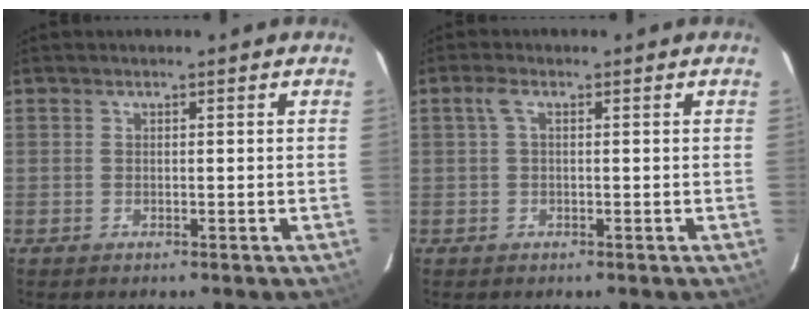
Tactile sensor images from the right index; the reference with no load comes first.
{"total": 1.9, "force": [0.4, 0.6, 1.8], "torque": [-0.039, 0.008, 0.006]}